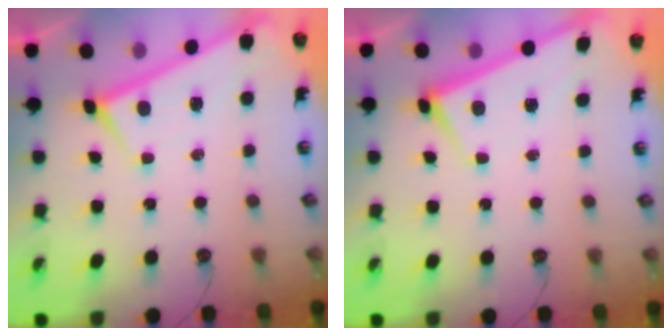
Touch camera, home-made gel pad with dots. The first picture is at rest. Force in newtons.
{"total": 2.8, "press": 2.8, "slide": 0.3}